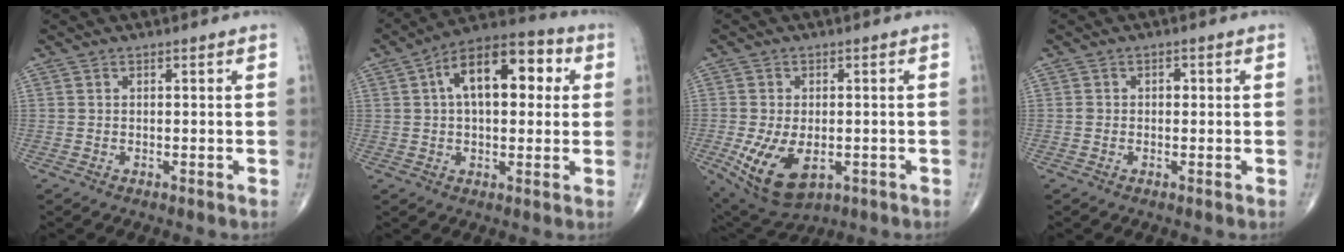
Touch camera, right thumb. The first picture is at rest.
{"total": 15.9, "force": [3.7, 8.3, 13.1], "torque": [-0.181, 0.031, 0.049]}
{"total": 11.3, "force": [-3.1, 6.5, 8.6], "torque": [-0.155, -0.005, -0.035]}
{"total": 1.5, "force": [0.1, 1.1, 0.9], "torque": [-0.007, 0.005, 0.000]}